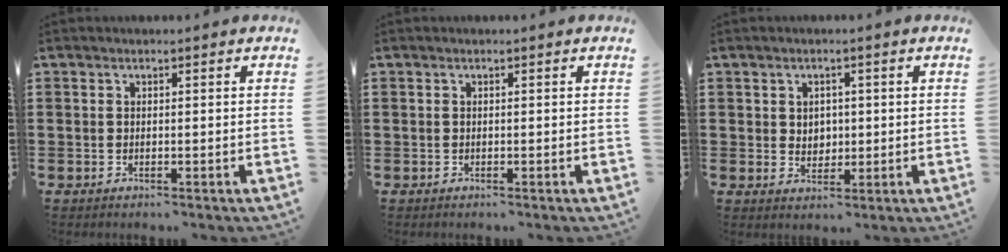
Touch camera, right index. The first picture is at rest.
{"total": 0.0}
{"total": 2.3, "force": [0.6, 2.1, 0.9], "torque": [-0.015, 0.007, 0.008]}